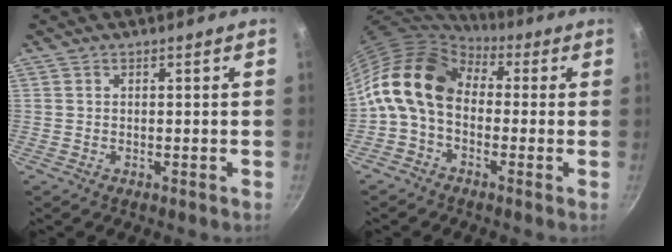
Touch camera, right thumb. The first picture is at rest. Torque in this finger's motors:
{"motor_torque": [2.36, 2.65, 1.03, -1.04, 0.30]}